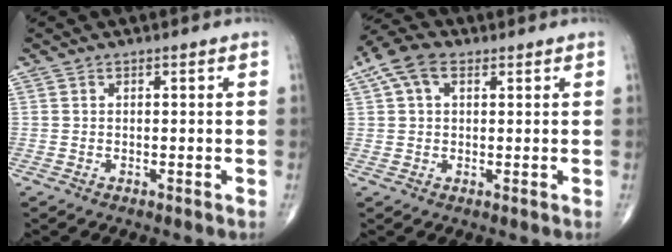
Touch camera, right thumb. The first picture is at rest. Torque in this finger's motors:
{"motor_torque": [0.24, -0.35, 0.78, 0.33, 0.07]}